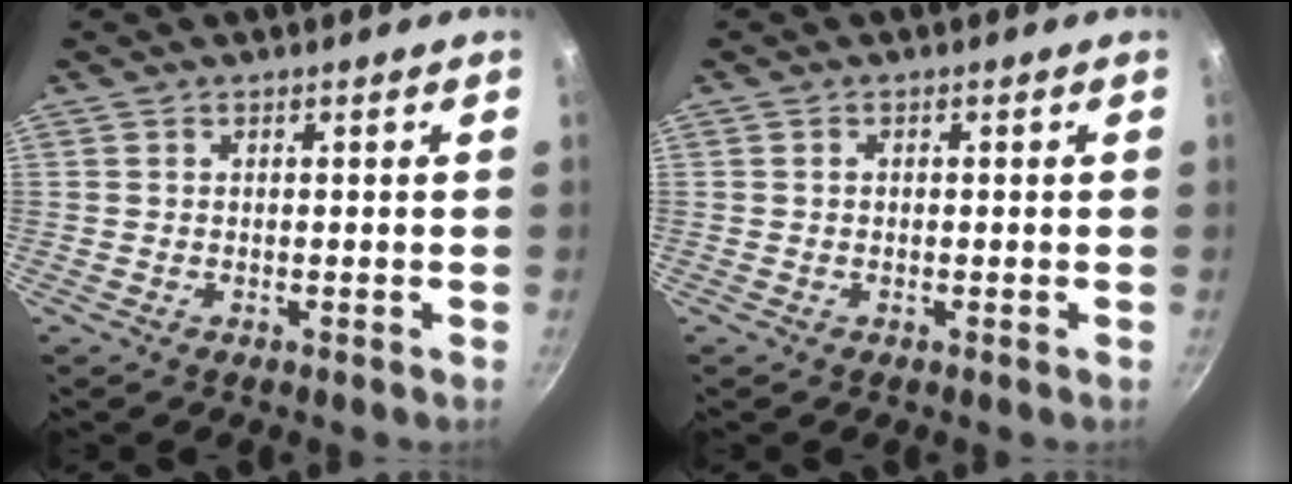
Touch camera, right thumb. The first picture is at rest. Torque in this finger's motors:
{"motor_torque": [0.21, -0.38, -0.21, 0.23, -0.03]}